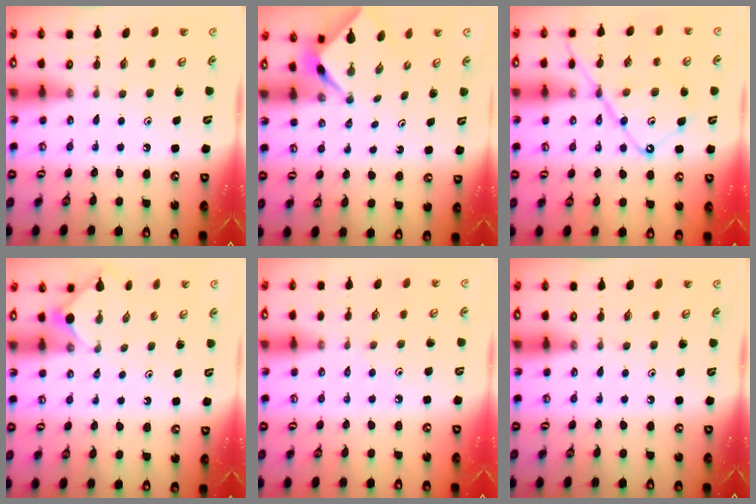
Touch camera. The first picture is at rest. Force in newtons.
{"total": 2.2, "press": 2.2, "slide": 0.3}
{"total": 15.8, "press": 15.7, "slide": 1.6}
{"total": 2.3, "press": 2.2, "slide": 0.3}
{"total": 1.5, "press": 1.4, "slide": 0.4}
{"total": 0.0}